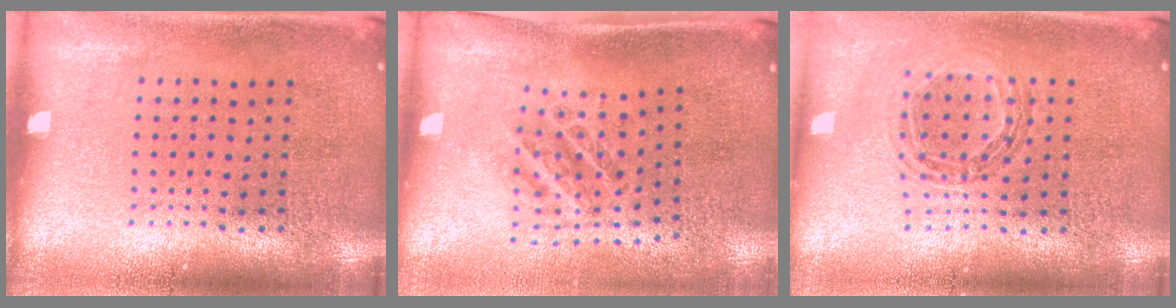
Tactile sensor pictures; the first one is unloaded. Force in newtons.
{"total": 1.1, "press": 1.0, "slide": 0.3}
{"total": 0.9, "press": 0.9, "slide": 0.2}